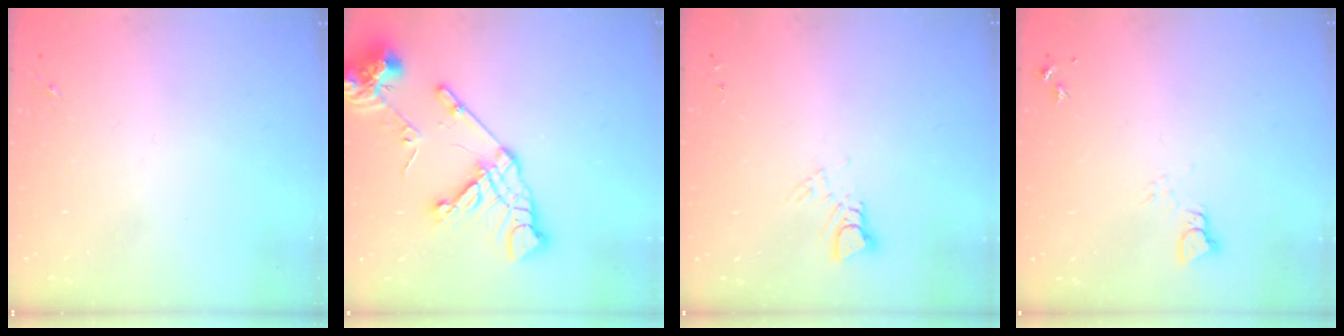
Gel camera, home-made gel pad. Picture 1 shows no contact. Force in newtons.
{"total": 16.3, "press": 16.2, "slide": 2.1}
{"total": 3.6, "press": 3.6, "slide": 0.1}
{"total": 2.5, "press": 2.5, "slide": 0.1}